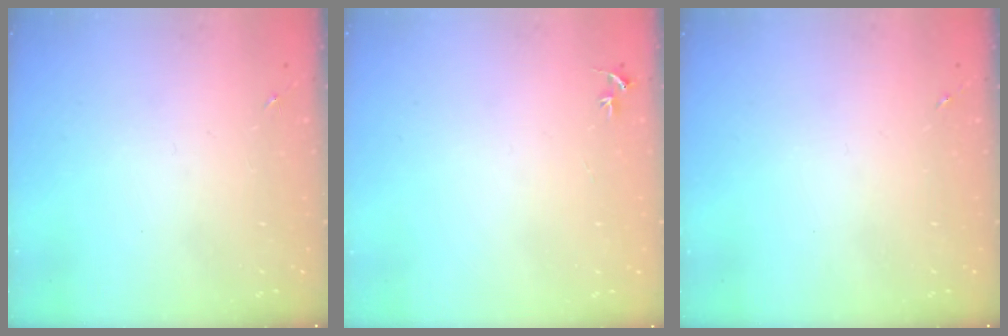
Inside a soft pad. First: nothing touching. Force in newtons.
{"total": 3.0, "press": 3.0, "slide": 0.3}
{"total": 0.0}